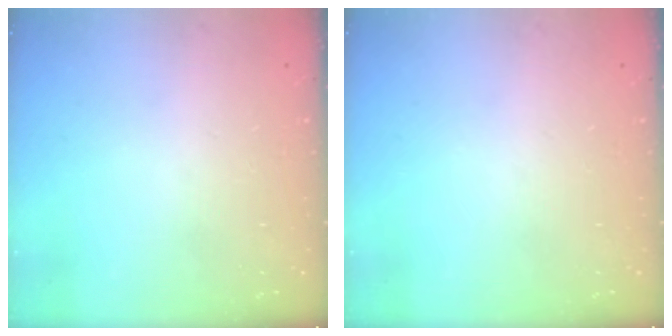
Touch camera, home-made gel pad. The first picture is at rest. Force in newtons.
{"total": 0.0}